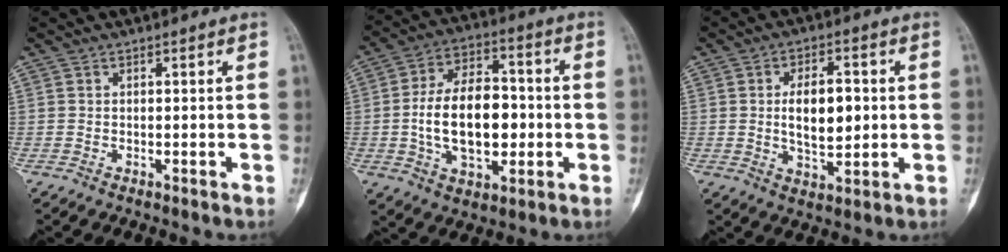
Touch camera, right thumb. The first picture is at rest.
{"total": 17.1, "force": [-1.5, 10.1, 13.8], "torque": [-0.213, 0.022, -0.020]}
{"total": 9.7, "force": [0.7, 4.9, 8.3], "torque": [-0.122, -0.005, 0.016]}